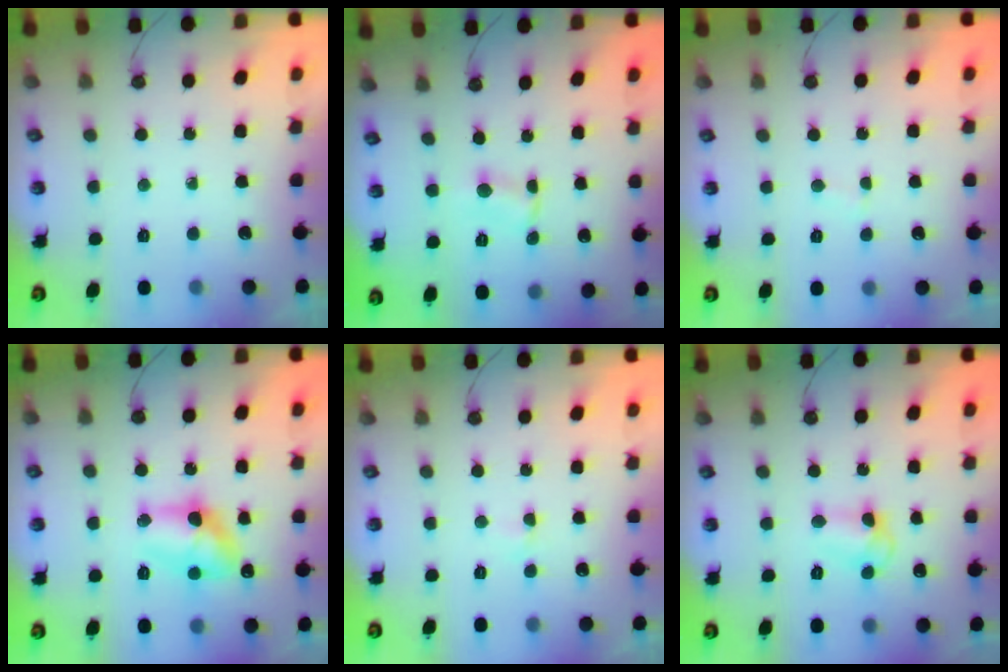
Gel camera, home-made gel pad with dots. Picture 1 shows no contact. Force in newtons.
{"total": 1.3, "press": 1.3, "slide": 0.2}
{"total": 1.7, "press": 1.7, "slide": 0.2}
{"total": 13.3, "press": 13.2, "slide": 1.0}
{"total": 2.8, "press": 2.8, "slide": 0.5}
{"total": 7.4, "press": 7.3, "slide": 0.6}